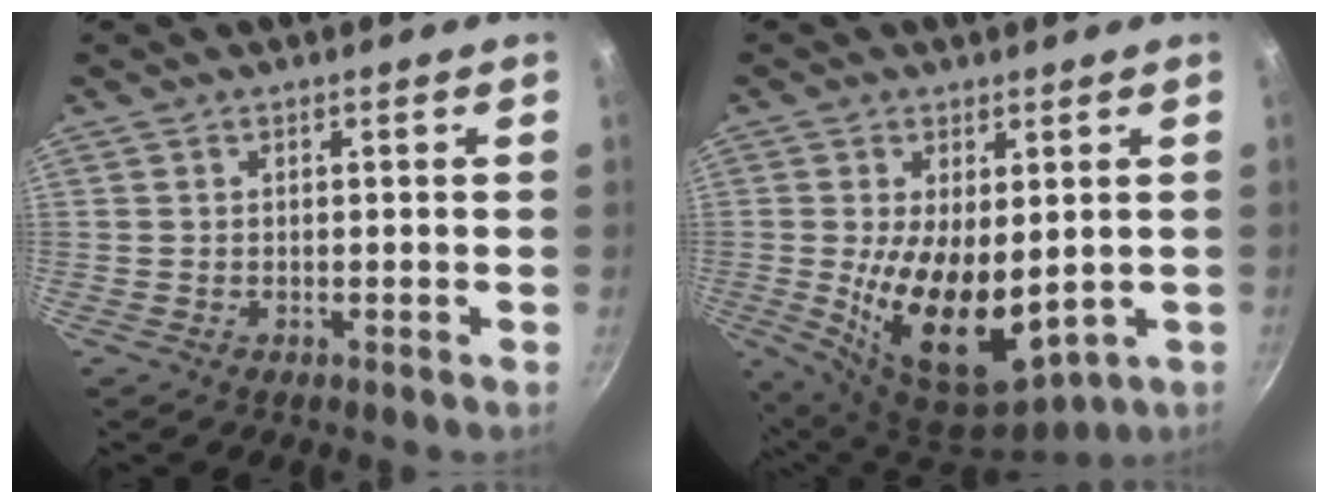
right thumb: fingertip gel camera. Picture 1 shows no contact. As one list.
[{"total": 14.6, "force": [-0.5, 7.9, 12.3], "torque": [-0.203, -0.031, 0.014]}]